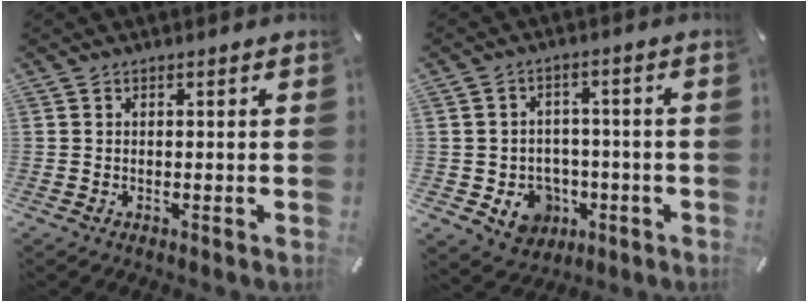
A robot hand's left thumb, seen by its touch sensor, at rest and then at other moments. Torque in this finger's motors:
{"motor_torque": [0.00, 0.05, 0.24, 0.24, 0.00]}